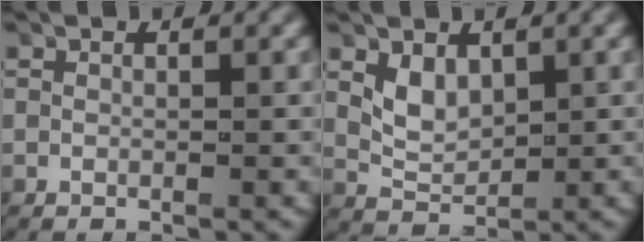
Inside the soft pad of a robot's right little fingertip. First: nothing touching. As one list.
[{"total": 2.9, "force": [0.7, 2.0, 1.9], "torque": [-0.044, -0.009, 0.017]}]